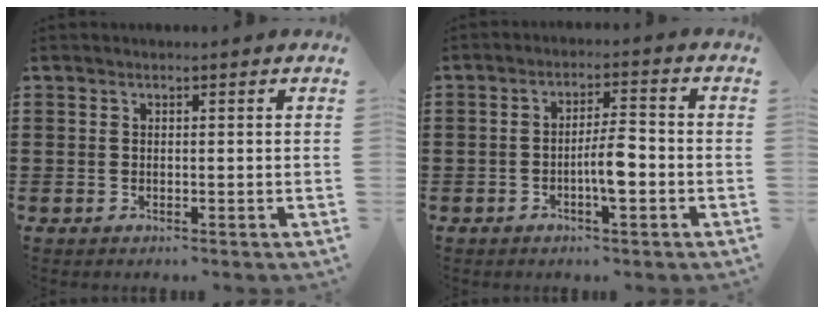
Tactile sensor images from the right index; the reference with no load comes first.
{"total": 5.4, "force": [-1.4, 0.8, 5.2], "torque": [-0.096, 0.000, -0.029]}